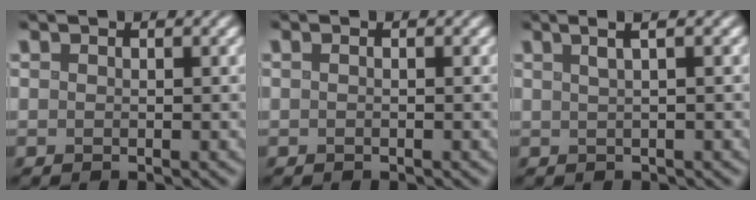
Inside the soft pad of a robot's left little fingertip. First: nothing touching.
{"total": 0.6, "force": [0.0, 0.2, 0.6], "torque": [-0.011, -0.003, -0.004]}
{"total": 3.3, "force": [1.7, 1.1, 2.7], "torque": [-0.021, 0.012, 0.003]}